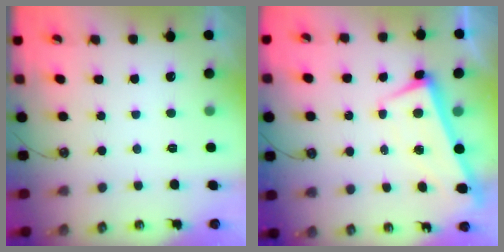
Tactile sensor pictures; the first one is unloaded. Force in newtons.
{"total": 1.5, "press": 0.5, "slide": 1.5}